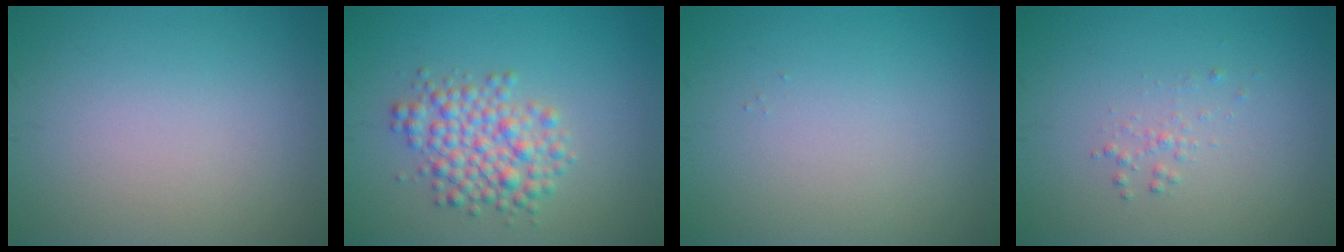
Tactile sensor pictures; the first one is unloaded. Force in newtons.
{"total": 4.4, "press": 4.3, "slide": 0.2}
{"total": 0.0}
{"total": 0.9, "press": 0.9, "slide": 0.0}